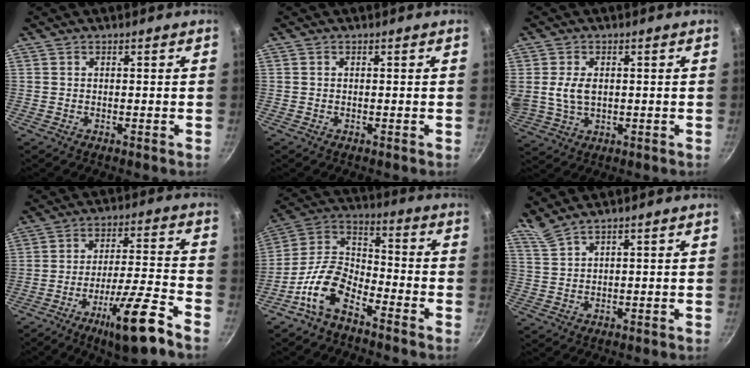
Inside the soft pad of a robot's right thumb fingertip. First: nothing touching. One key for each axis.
{"total": 0.0}
{"total": 5.9, "fx": 0.8, "fy": 3.9, "fz": 4.4, "tx": -0.079, "ty": -0.006, "tz": 0.023}
{"total": 14.2, "fx": -8.6, "fy": 1.8, "fz": 11.2, "tx": -0.184, "ty": 0.046, "tz": -0.137}
{"total": 11.8, "fx": -7.3, "fy": 6.0, "fz": 7.1, "tx": -0.133, "ty": 0.076, "tz": -0.160}
{"total": 3.3, "fx": 2.9, "fy": -0.1, "fz": 1.5, "tx": -0.037, "ty": -0.010, "tz": 0.067}